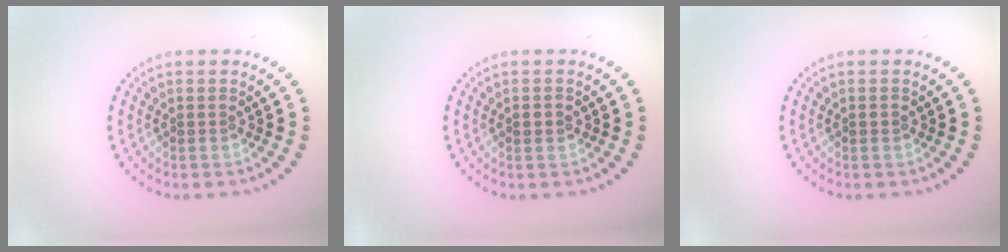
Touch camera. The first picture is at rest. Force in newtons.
{"total": 1.5, "press": 1.5, "slide": 0.1}
{"total": 0.8, "press": 0.8, "slide": 0.1}